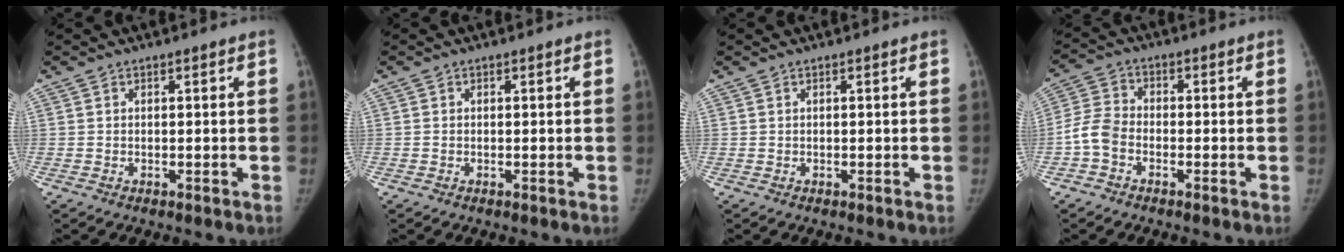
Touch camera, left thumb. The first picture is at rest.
{"total": 0.0}
{"total": 0.0}
{"total": 5.9, "force": [-2.2, 4.3, 3.4], "torque": [-0.065, 0.018, -0.054]}